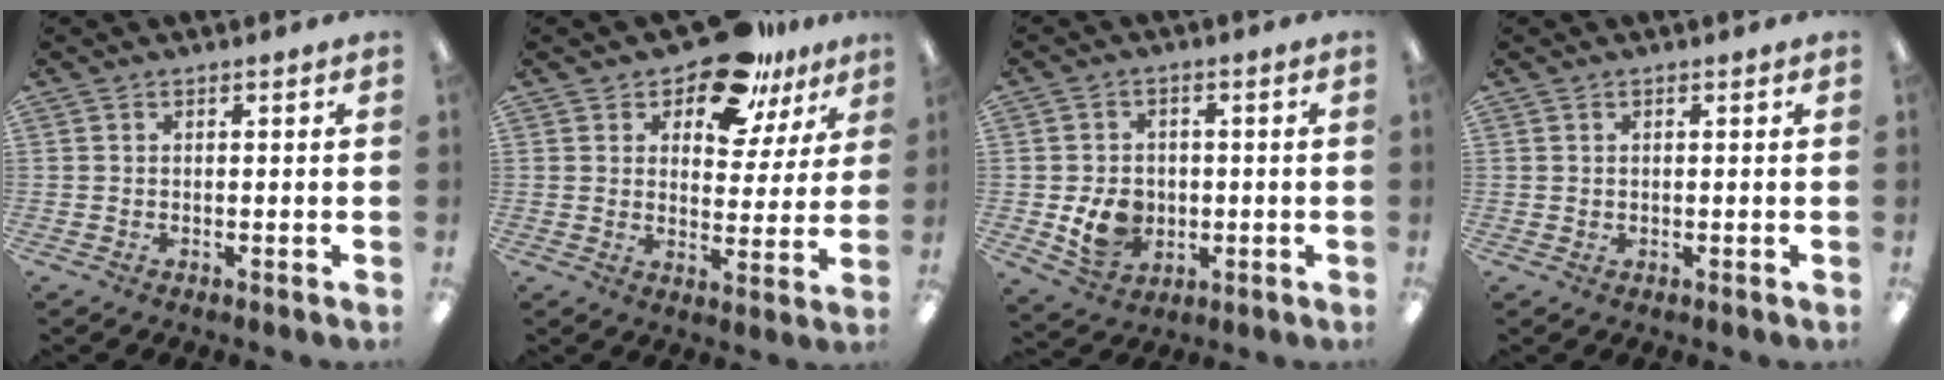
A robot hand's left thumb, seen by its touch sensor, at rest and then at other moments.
{"total": 14.5, "force": [10.6, 6.9, 7.1], "torque": [-0.110, -0.057, 0.191]}
{"total": 8.3, "force": [-1.2, 7.2, 3.9], "torque": [-0.069, 0.010, -0.018]}
{"total": 0.6, "force": [0.3, 0.5, 0.0], "torque": [0.000, 0.004, 0.005]}